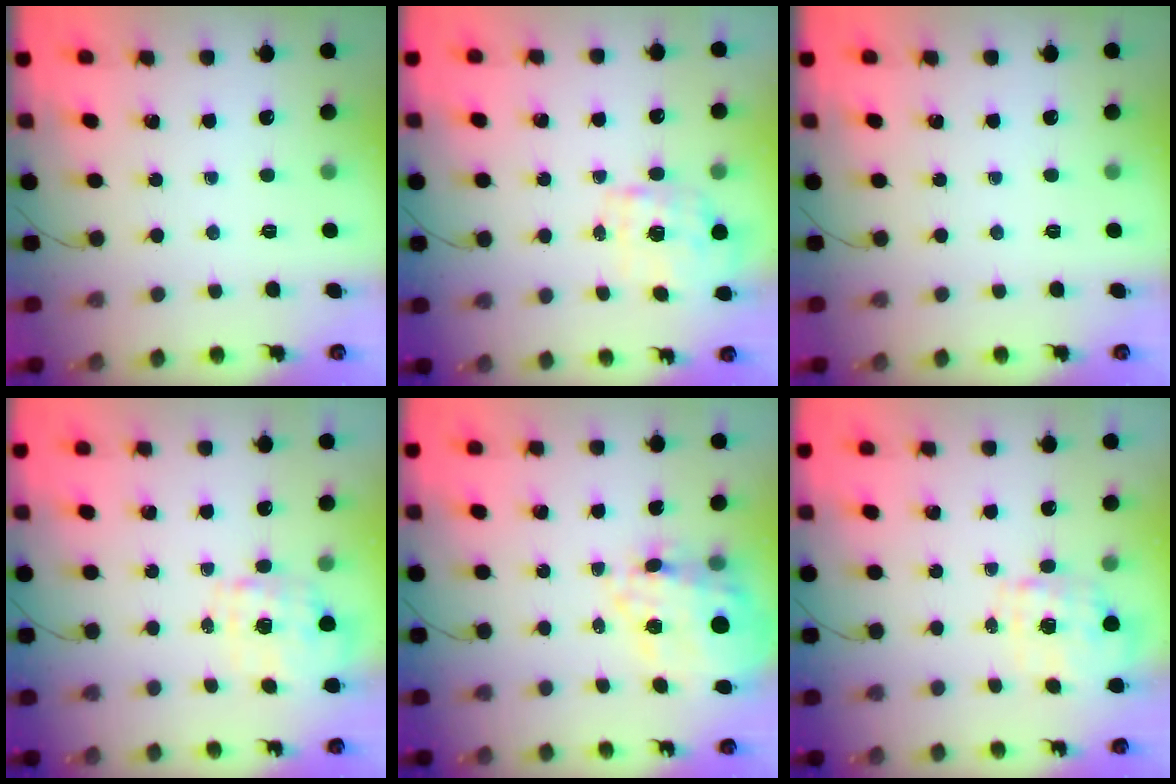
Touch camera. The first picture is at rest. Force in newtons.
{"total": 2.2, "press": 2.1, "slide": 0.4}
{"total": 0.0}
{"total": 1.7, "press": 1.6, "slide": 0.5}
{"total": 17.2, "press": 16.8, "slide": 3.7}
{"total": 1.7, "press": 1.6, "slide": 0.5}